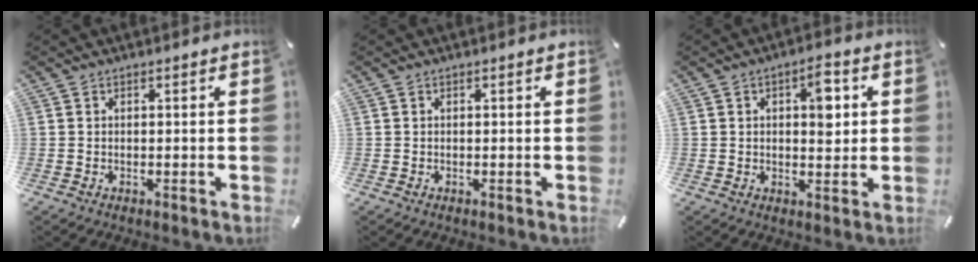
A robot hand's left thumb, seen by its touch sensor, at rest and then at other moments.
{"total": 0.0}
{"total": 7.2, "force": [1.7, 3.8, 5.9], "torque": [-0.069, -0.008, 0.021]}